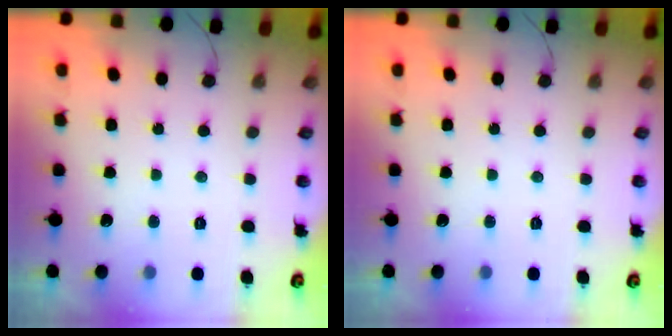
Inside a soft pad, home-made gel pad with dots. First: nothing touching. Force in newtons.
{"total": 0.0}